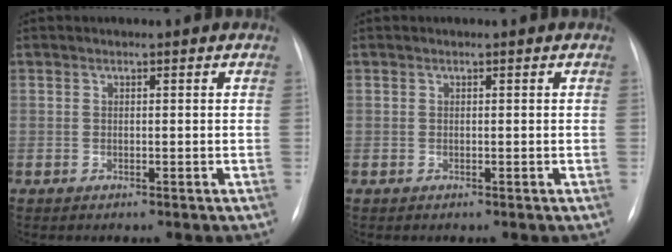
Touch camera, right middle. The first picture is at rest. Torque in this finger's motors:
{"motor_torque": [0.00, 0.00, 0.00, -0.01]}